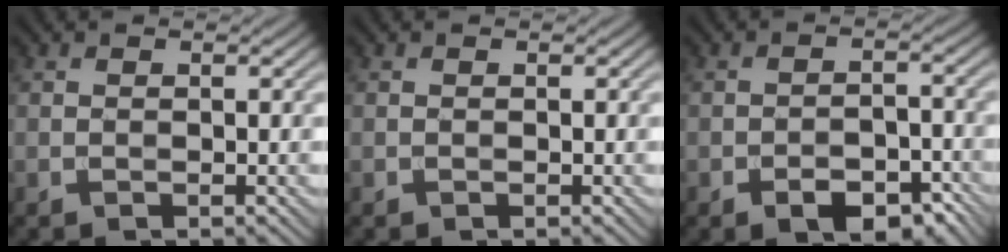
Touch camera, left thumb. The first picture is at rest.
{"total": 0.0}
{"total": 6.3, "force": [-3.6, 3.3, 3.9], "torque": [-0.054, 0.002, -0.052]}